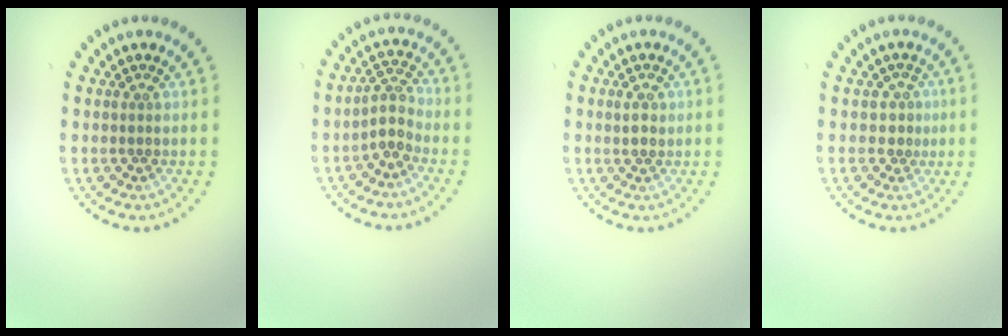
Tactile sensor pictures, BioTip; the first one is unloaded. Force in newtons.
{"total": 2.3, "press": 1.8, "slide": 1.5}
{"total": 1.4, "press": 1.4, "slide": 0.3}
{"total": 1.4, "press": 0.9, "slide": 1.1}